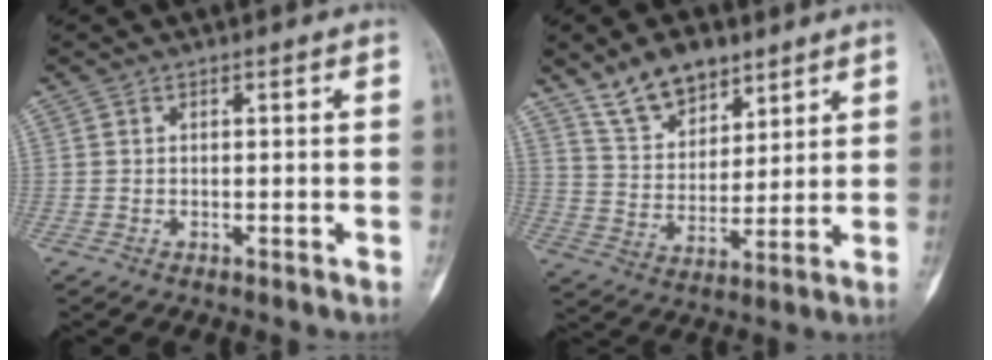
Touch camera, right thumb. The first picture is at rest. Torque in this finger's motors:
{"motor_torque": [-1.51, 1.07, 0.83, 0.65, -0.02]}